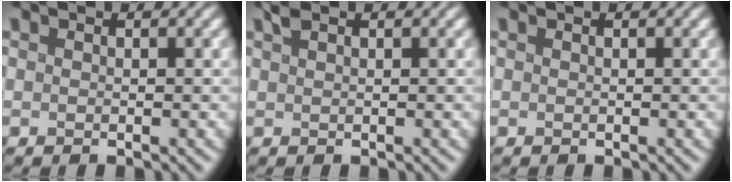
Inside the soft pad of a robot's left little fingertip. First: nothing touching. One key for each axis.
{"total": 0.9, "fx": 0.7, "fy": 0.2, "fz": 0.5, "tx": -0.010, "ty": 0.007, "tz": 0.013}
{"total": 0.0}